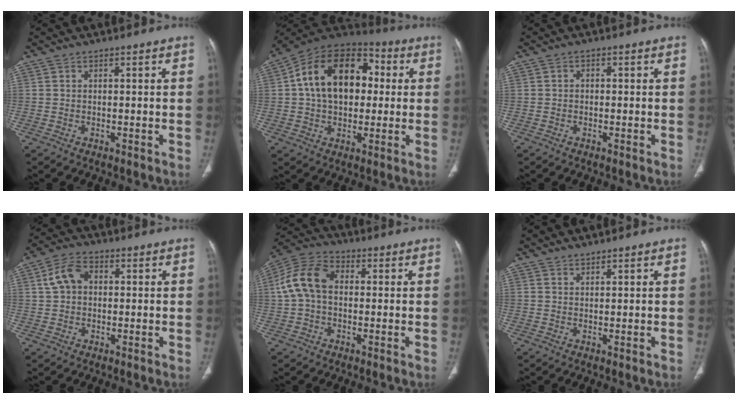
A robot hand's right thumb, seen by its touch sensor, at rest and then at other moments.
{"total": 19.7, "force": [2.7, 13.3, 14.2], "torque": [-0.211, 0.032, 0.038]}
{"total": 0.8, "force": [-0.2, 0.7, 0.4], "torque": [0.002, 0.004, -0.008]}
{"total": 6.1, "force": [1.1, 4.5, 4.0], "torque": [-0.073, 0.016, 0.016]}
{"total": 10.1, "force": [0.6, 7.1, 7.2], "torque": [-0.146, 0.032, 0.003]}
{"total": 1.2, "force": [1.2, 0.2, 0.2], "torque": [0.001, -0.008, 0.024]}